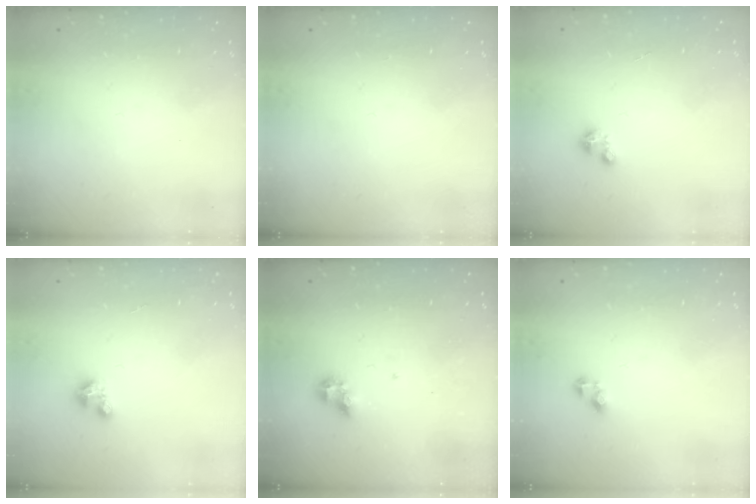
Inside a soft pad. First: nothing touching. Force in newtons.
{"total": 0.0}
{"total": 0.9, "press": 0.9, "slide": 0.1}
{"total": 3.5, "press": 3.4, "slide": 0.3}
{"total": 4.7, "press": 4.7, "slide": 0.3}
{"total": 2.7, "press": 2.7, "slide": 0.4}